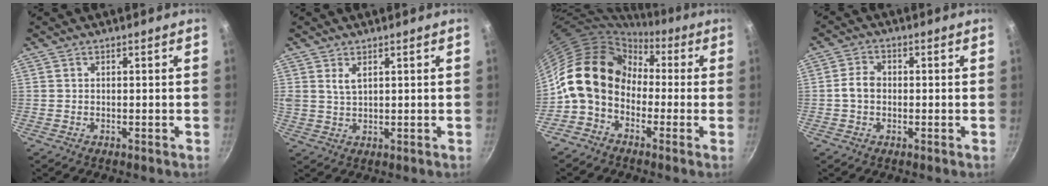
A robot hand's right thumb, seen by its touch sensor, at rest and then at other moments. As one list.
[{"total": 2.9, "force": [1.4, 1.6, 2.0], "torque": [-0.034, -0.008, 0.030]}, {"total": 14.5, "force": [-0.7, 11.3, 9.1], "torque": [-0.128, 0.042, -0.035]}, {"total": 3.9, "force": [-0.3, 3.0, 2.5], "torque": [-0.038, 0.016, -0.012]}]